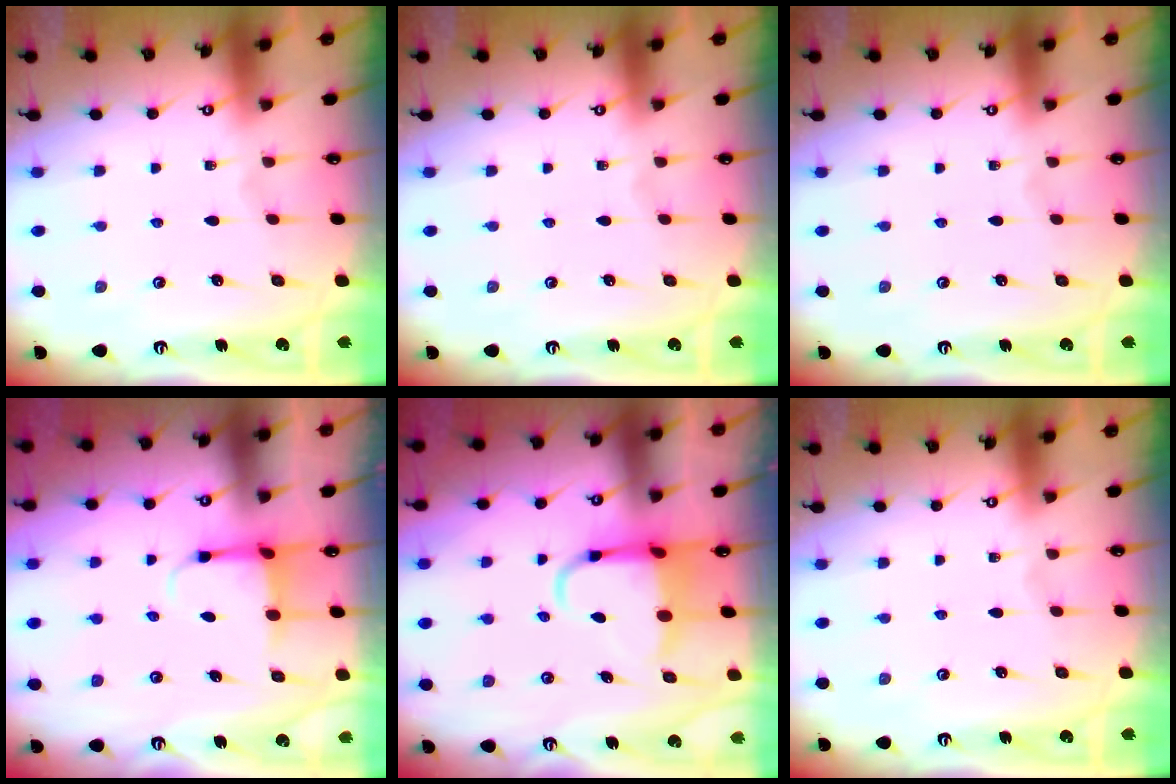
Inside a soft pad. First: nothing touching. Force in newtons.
{"total": 0.0}
{"total": 0.0}
{"total": 4.0, "press": 3.8, "slide": 1.3}
{"total": 6.3, "press": 6.1, "slide": 1.4}
{"total": 0.0}